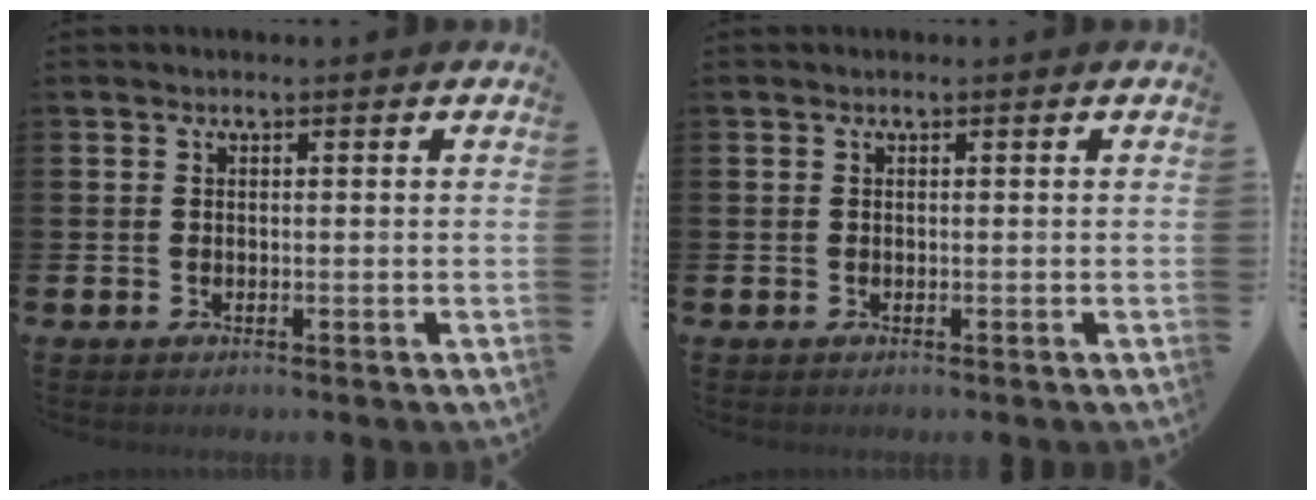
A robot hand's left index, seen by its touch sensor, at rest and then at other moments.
{"total": 0.0}